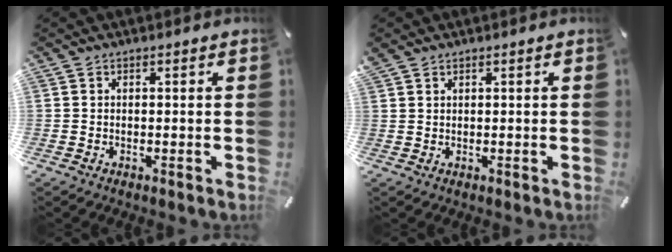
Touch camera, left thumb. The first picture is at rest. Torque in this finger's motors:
{"motor_torque": [0.40, 0.41, 1.41, -1.36, 0.47]}